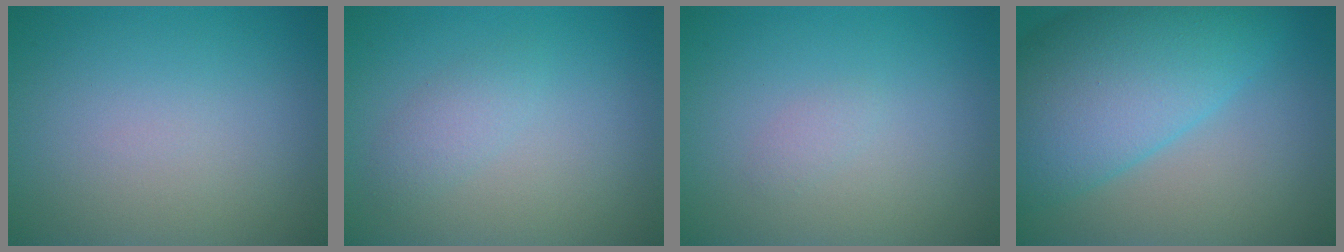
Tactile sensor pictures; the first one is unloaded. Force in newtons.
{"total": 1.5, "press": 1.5, "slide": 0.1}
{"total": 0.6, "press": 0.6, "slide": 0.0}
{"total": 10.9, "press": 10.9, "slide": 0.3}